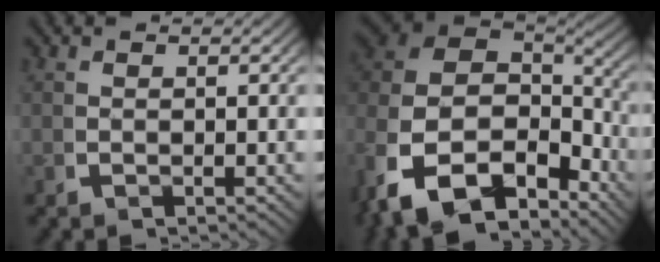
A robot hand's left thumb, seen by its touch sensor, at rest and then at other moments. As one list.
[{"total": 13.5, "force": [-2.5, 9.2, 9.5], "torque": [-0.245, -0.054, -0.016]}]